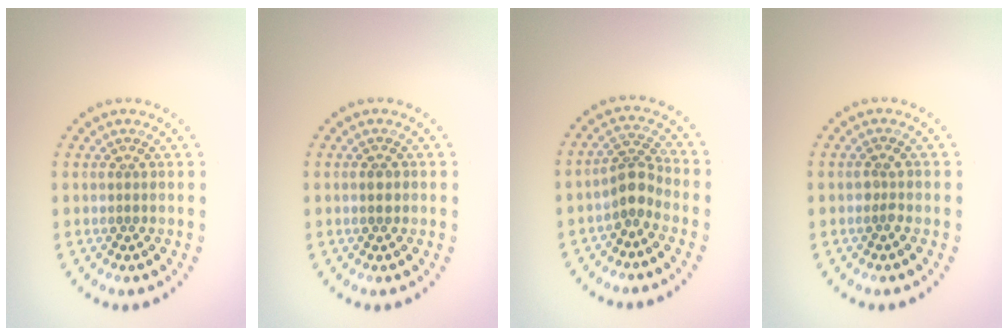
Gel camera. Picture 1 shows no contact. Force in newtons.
{"total": 1.2, "press": 1.2, "slide": 0.1}
{"total": 2.7, "press": 2.0, "slide": 1.7}
{"total": 0.6, "press": 0.6, "slide": 0.2}